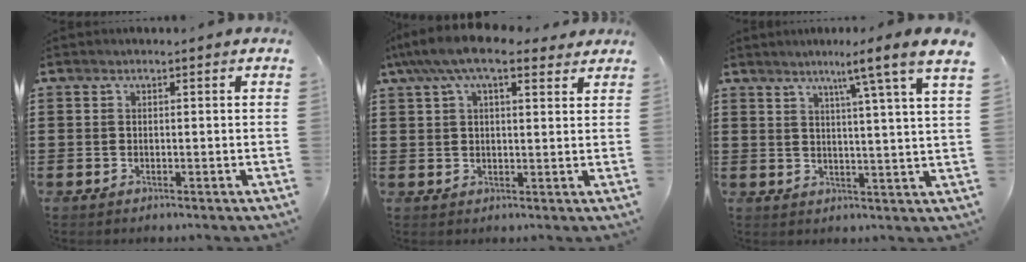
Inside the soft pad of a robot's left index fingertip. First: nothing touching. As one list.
[{"total": 7.5, "force": [5.3, 2.4, 4.7], "torque": [-0.106, 0.004, 0.095]}, {"total": 6.4, "force": [4.5, -2.0, 4.1], "torque": [-0.079, -0.031, 0.062]}]